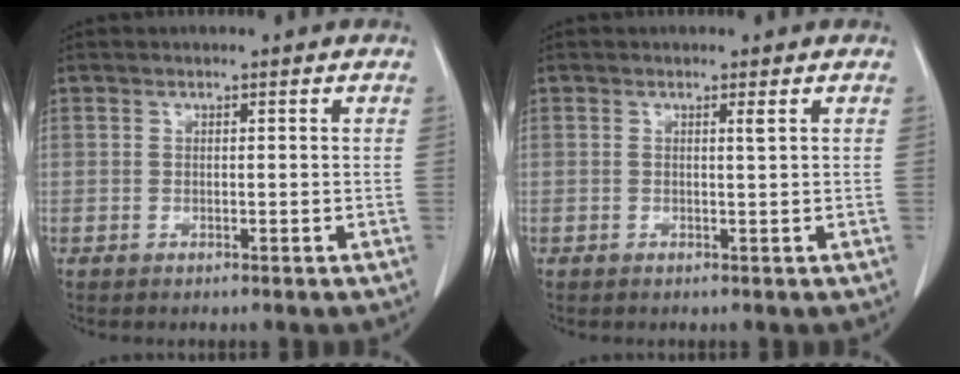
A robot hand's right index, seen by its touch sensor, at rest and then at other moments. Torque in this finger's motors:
{"motor_torque": [-0.03, -0.01, -0.02, 0.00]}